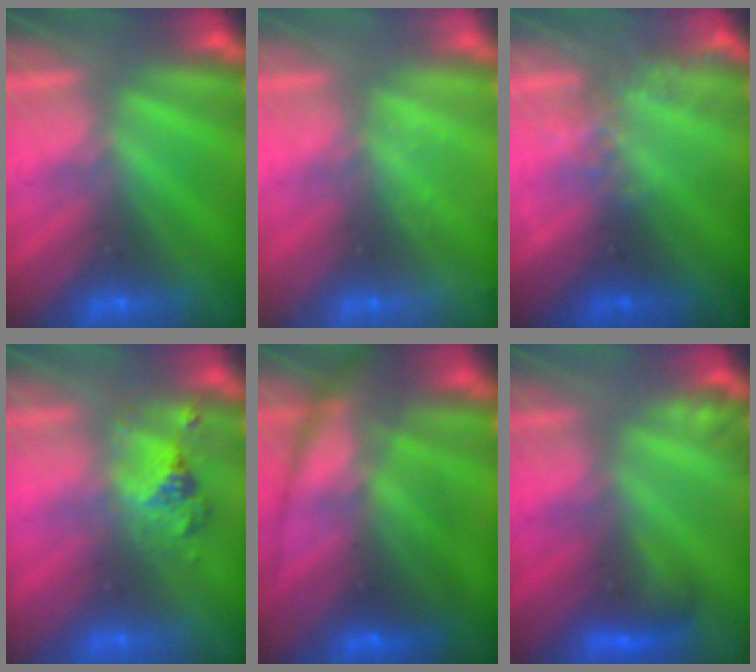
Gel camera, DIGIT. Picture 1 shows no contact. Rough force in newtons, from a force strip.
{"total": 2.3}
{"total": 2.4}
{"total": 2.4}
{"total": 7.2}
{"total": 2.9}